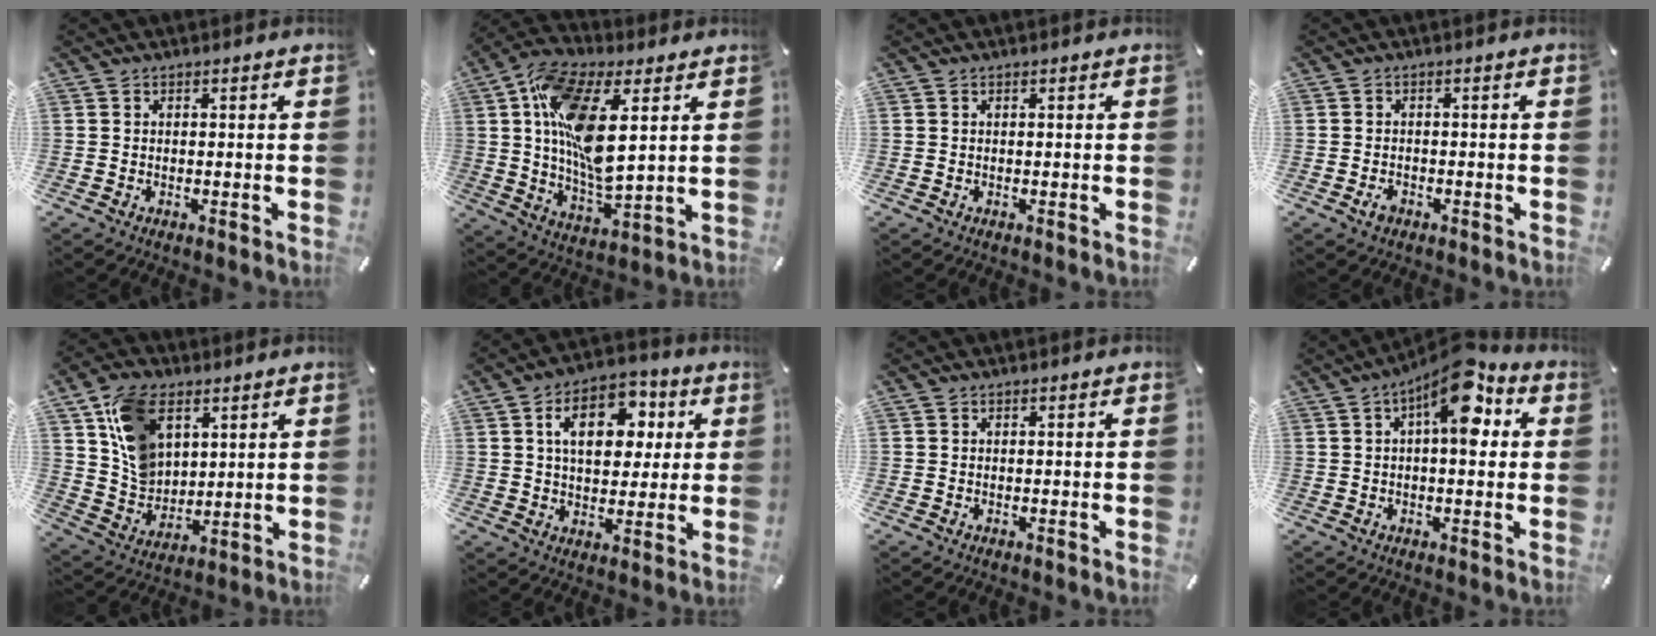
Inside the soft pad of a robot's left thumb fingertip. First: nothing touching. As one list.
[{"total": 16.9, "force": [5.1, 7.6, 14.2], "torque": [-0.287, -0.009, 0.089]}, {"total": 0.0}, {"total": 2.1, "force": [-1.2, 1.5, 0.9], "torque": [-0.025, 0.002, -0.025]}, {"total": 12.9, "force": [5.4, 9.5, 6.9], "torque": [-0.150, -0.004, 0.106]}, {"total": 13.2, "force": [4.1, 9.0, 8.8], "torque": [-0.132, 0.002, 0.070]}, {"total": 0.0}, {"total": 12.0, "force": [4.4, 5.1, 9.9], "torque": [-0.134, -0.026, 0.068]}]